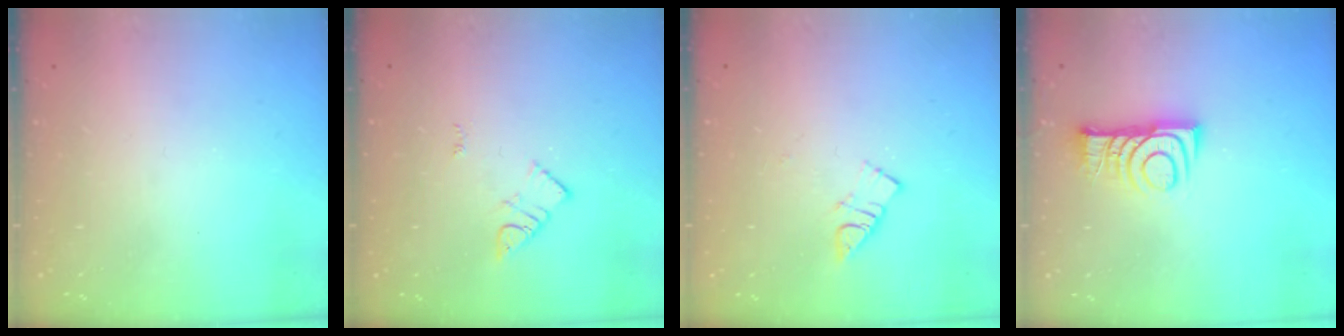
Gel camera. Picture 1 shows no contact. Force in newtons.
{"total": 3.0, "press": 3.0, "slide": 0.2}
{"total": 3.9, "press": 3.9, "slide": 0.5}
{"total": 8.7, "press": 8.7, "slide": 0.8}